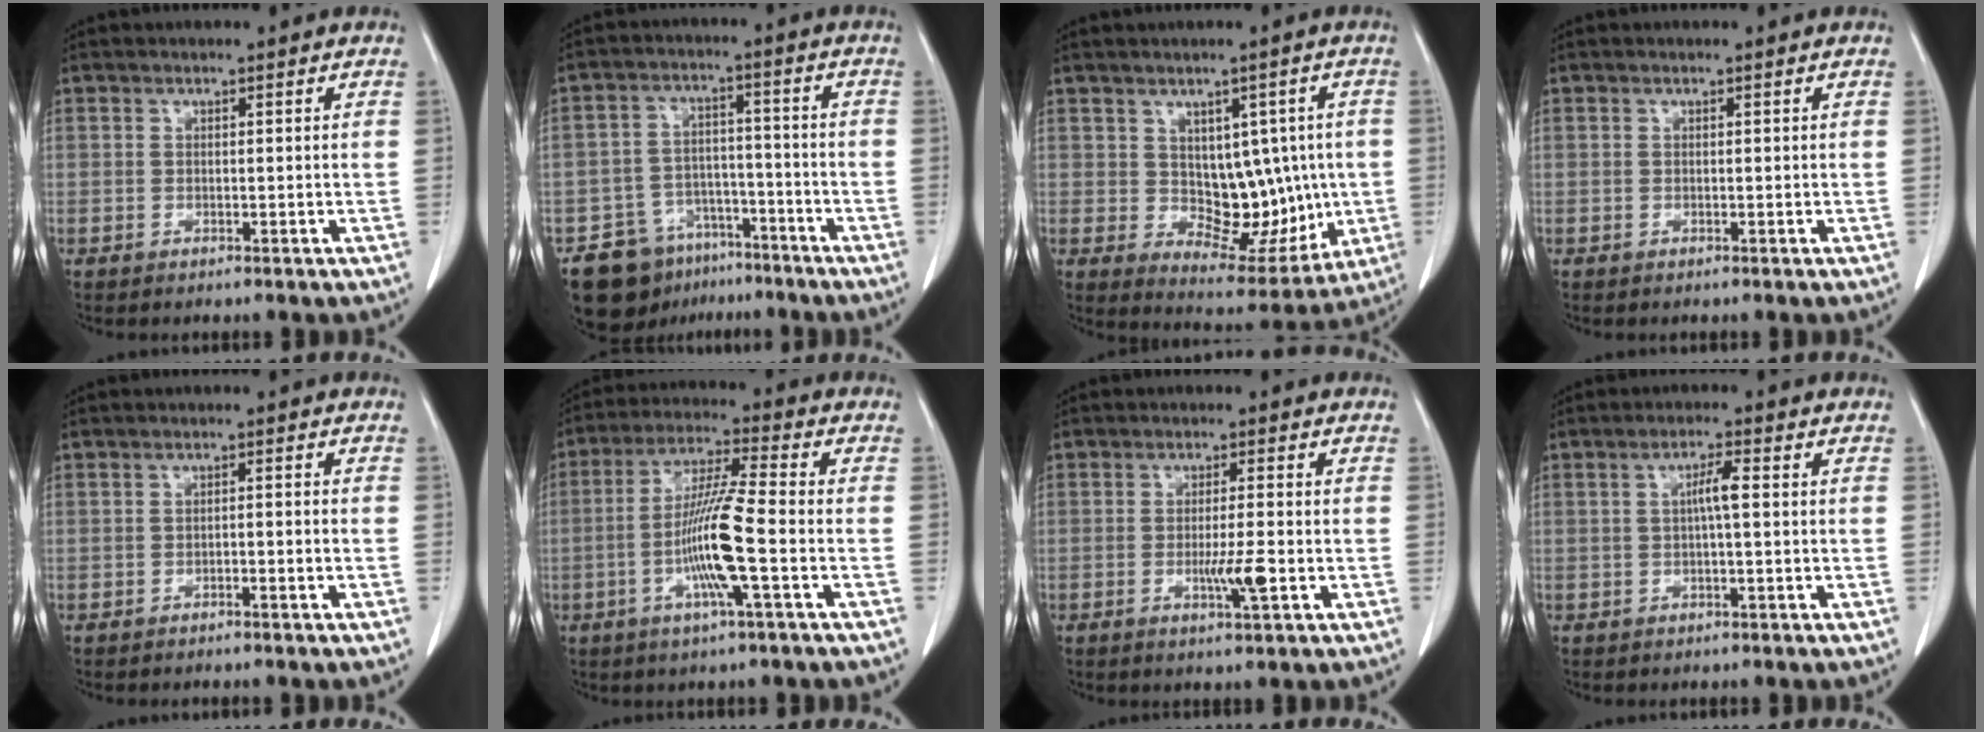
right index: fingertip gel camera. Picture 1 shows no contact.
{"total": 10.4, "force": [-6.9, 7.2, 2.7], "torque": [-0.042, 0.028, -0.108]}
{"total": 10.8, "force": [0.1, 6.5, 8.6], "torque": [-0.095, 0.011, 0.026]}
{"total": 0.0}
{"total": 1.3, "force": [-0.7, 0.0, 1.1], "torque": [-0.018, 0.005, -0.011]}
{"total": 11.2, "force": [-2.9, -0.2, 10.8], "torque": [-0.210, -0.004, -0.061]}
{"total": 4.6, "force": [-1.3, 0.0, 4.4], "torque": [-0.075, -0.007, -0.021]}
{"total": 3.0, "force": [0.3, 0.2, 3.0], "torque": [-0.053, 0.005, 0.002]}